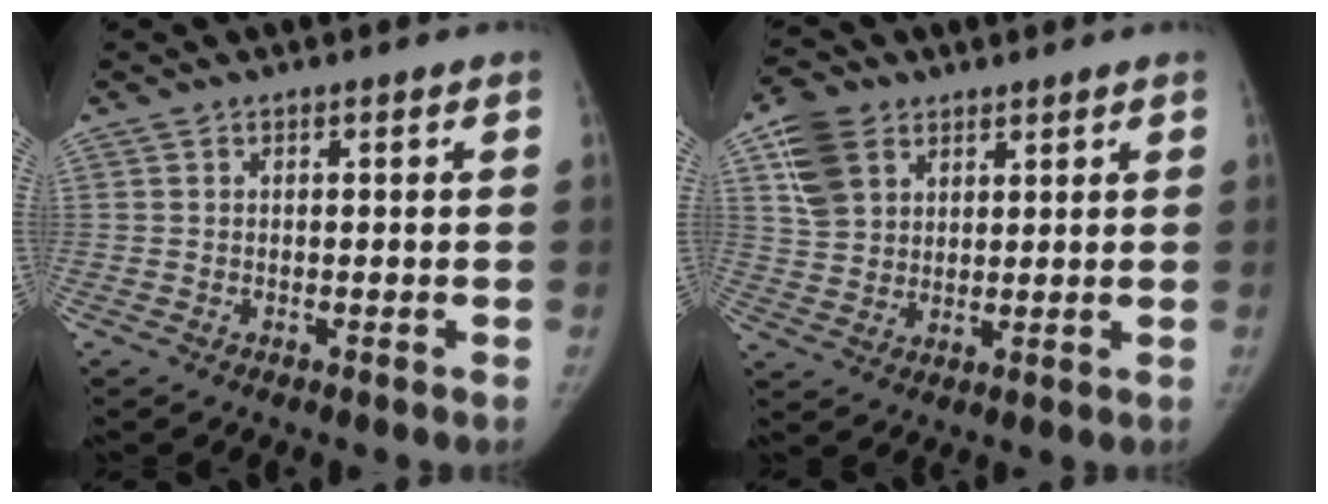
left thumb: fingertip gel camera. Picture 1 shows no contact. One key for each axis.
{"total": 9.3, "fx": 4.5, "fy": 6.8, "fz": 4.5, "tx": -0.068, "ty": -0.010, "tz": 0.091}